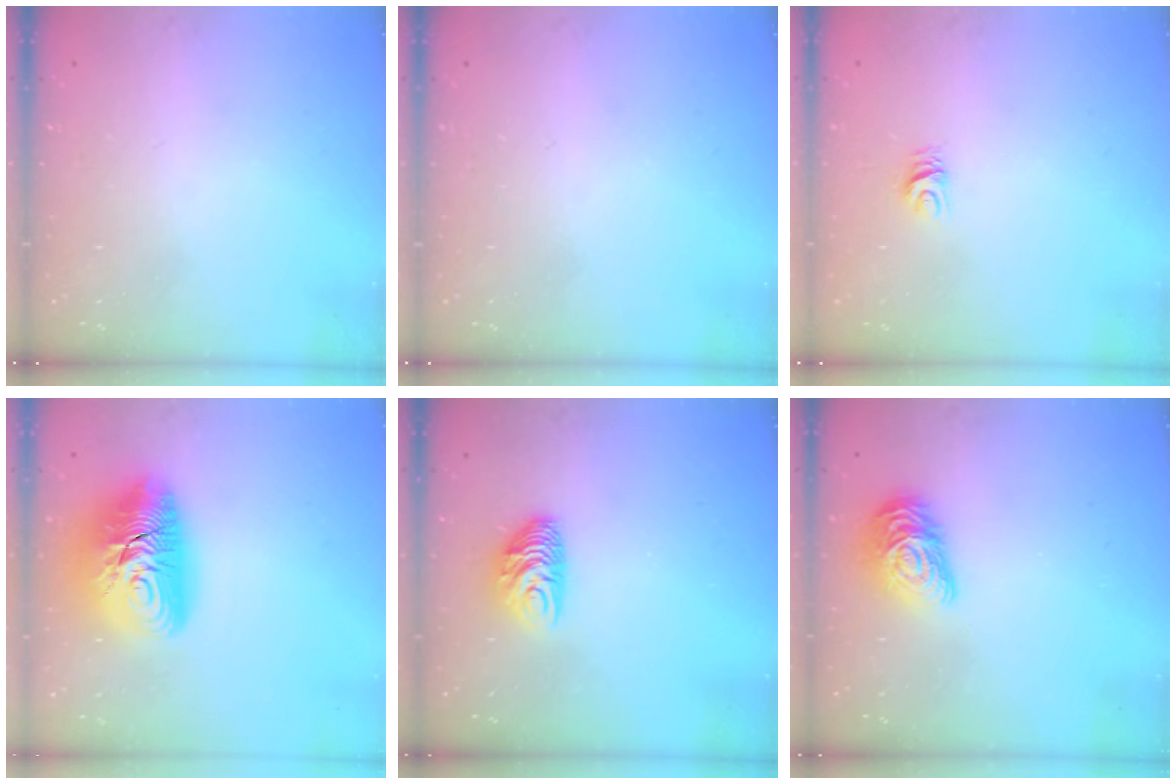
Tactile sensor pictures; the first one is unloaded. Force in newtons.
{"total": 0.0}
{"total": 5.7, "press": 5.7, "slide": 0.4}
{"total": 17.3, "press": 17.2, "slide": 1.5}
{"total": 8.2, "press": 8.2, "slide": 0.8}
{"total": 12.5, "press": 12.5, "slide": 0.5}